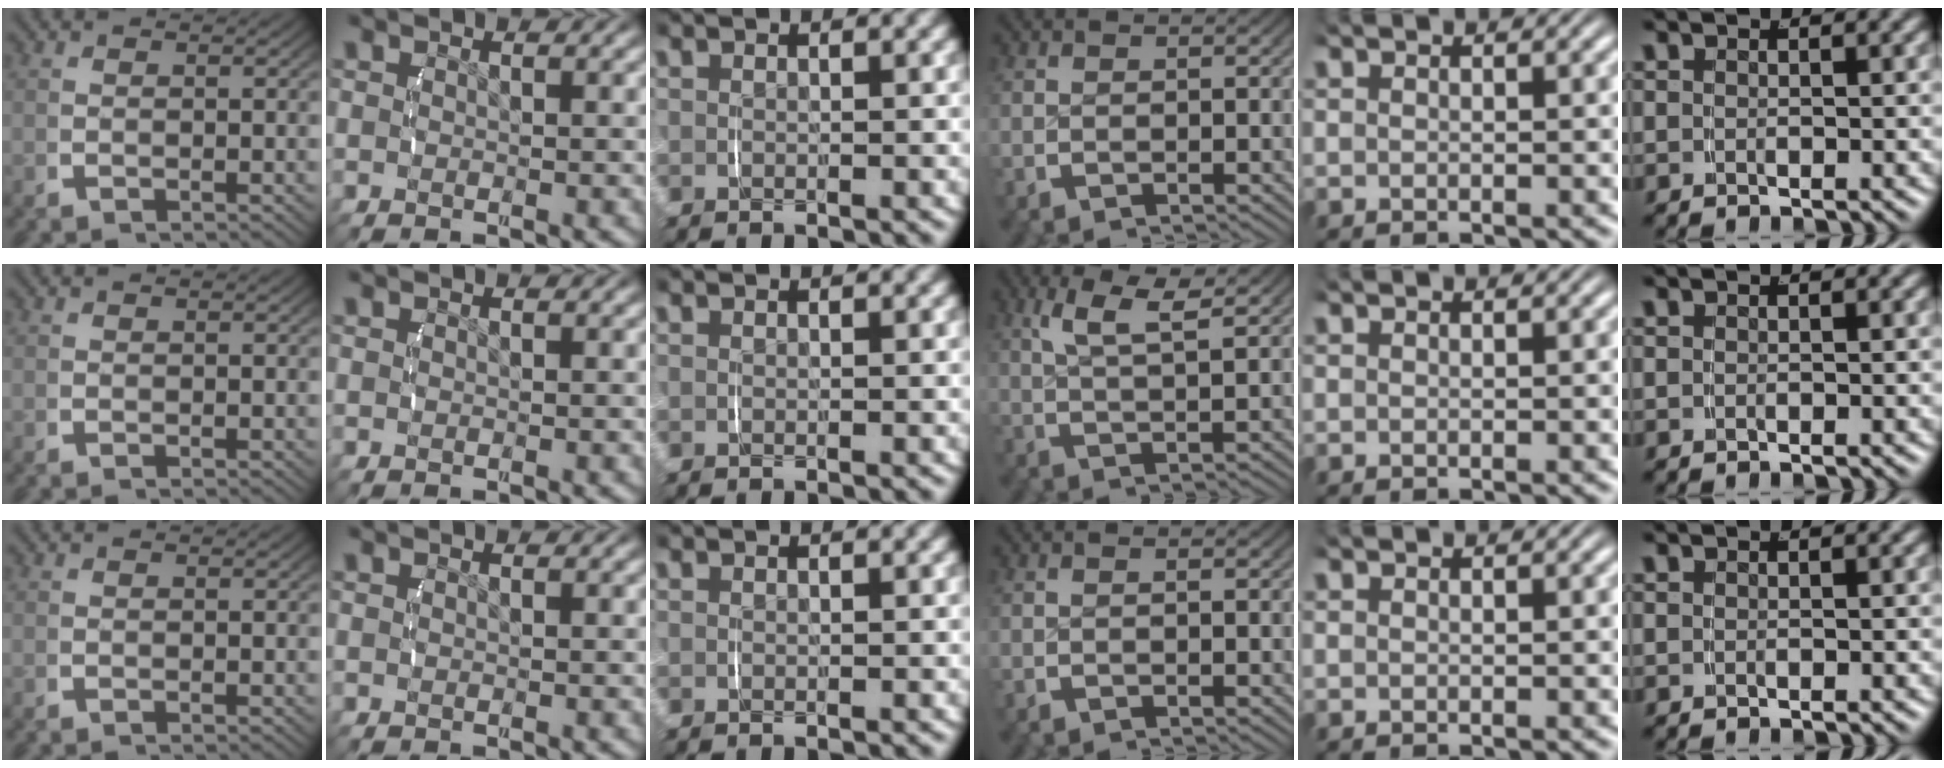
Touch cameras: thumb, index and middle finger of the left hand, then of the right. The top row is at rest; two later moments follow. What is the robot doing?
{"motion": "lift_and_place", "object": "glasses case"}